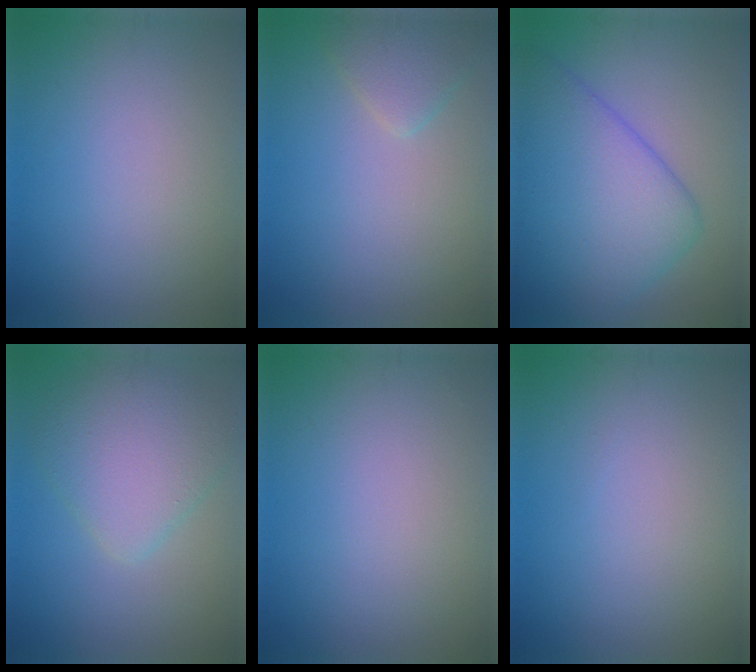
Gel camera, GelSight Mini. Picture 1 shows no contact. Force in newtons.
{"total": 2.1, "press": 2.1, "slide": 0.1}
{"total": 10.0, "press": 10.0, "slide": 0.2}
{"total": 5.0, "press": 5.0, "slide": 0.2}
{"total": 0.0}
{"total": 0.0}